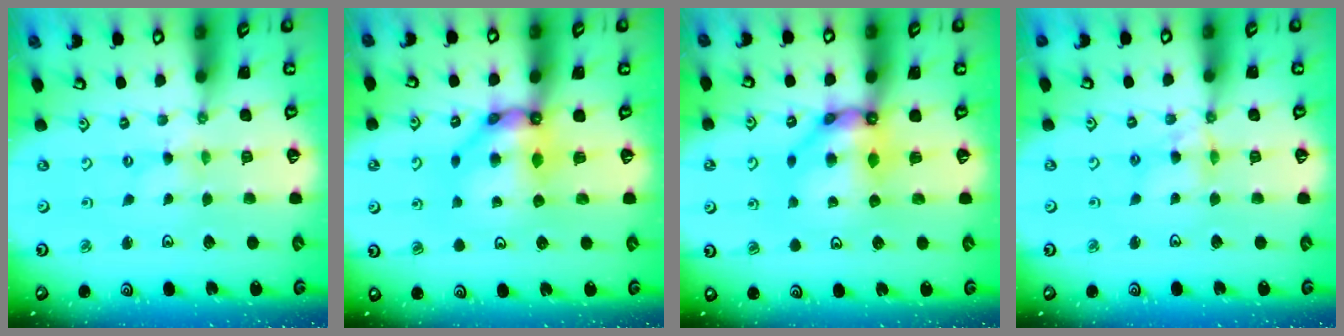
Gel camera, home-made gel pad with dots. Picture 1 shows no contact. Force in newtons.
{"total": 9.0, "press": 8.9, "slide": 0.6}
{"total": 9.0, "press": 8.9, "slide": 0.6}
{"total": 6.3, "press": 6.3, "slide": 0.5}